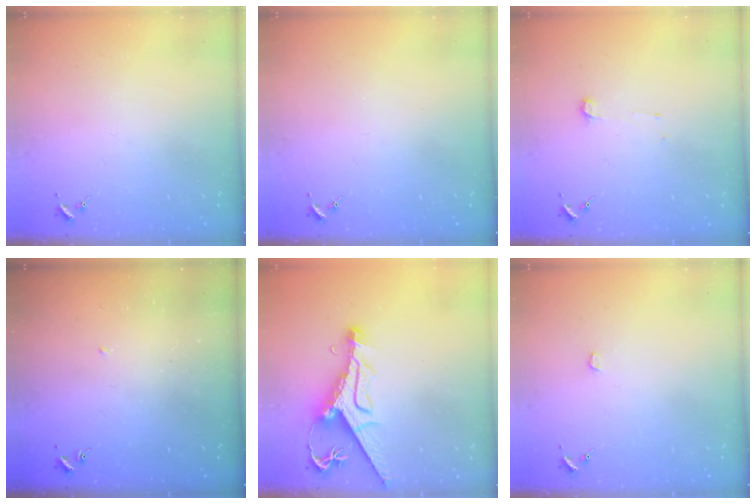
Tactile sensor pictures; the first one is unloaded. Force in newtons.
{"total": 0.0}
{"total": 3.6, "press": 3.6, "slide": 0.4}
{"total": 4.0, "press": 4.0, "slide": 0.3}
{"total": 12.4, "press": 12.4, "slide": 1.3}
{"total": 0.8, "press": 0.8, "slide": 0.1}